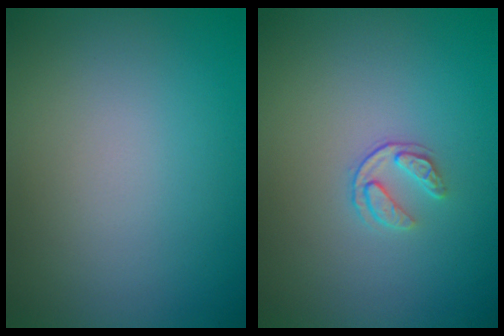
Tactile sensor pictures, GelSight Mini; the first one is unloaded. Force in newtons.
{"total": 1.6, "press": 1.0, "slide": 1.2}